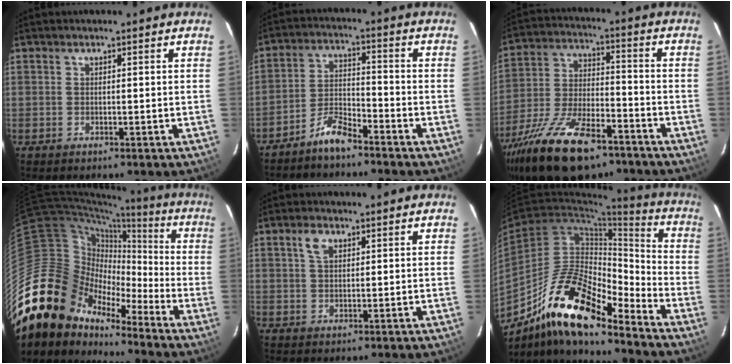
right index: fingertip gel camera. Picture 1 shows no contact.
{"total": 5.7, "force": [-5.0, 1.2, 2.6], "torque": [-0.063, 0.014, -0.096]}
{"total": 21.8, "force": [-14.6, 9.0, 13.5], "torque": [-0.273, -0.033, -0.247]}
{"total": 18.3, "force": [-13.5, 11.3, 5.1], "torque": [-0.109, 0.035, -0.257]}
{"total": 2.8, "force": [1.3, 1.7, 1.9], "torque": [-0.035, 0.008, 0.024]}
{"total": 19.0, "force": [-13.9, 5.3, 11.8], "torque": [-0.204, -0.001, -0.259]}